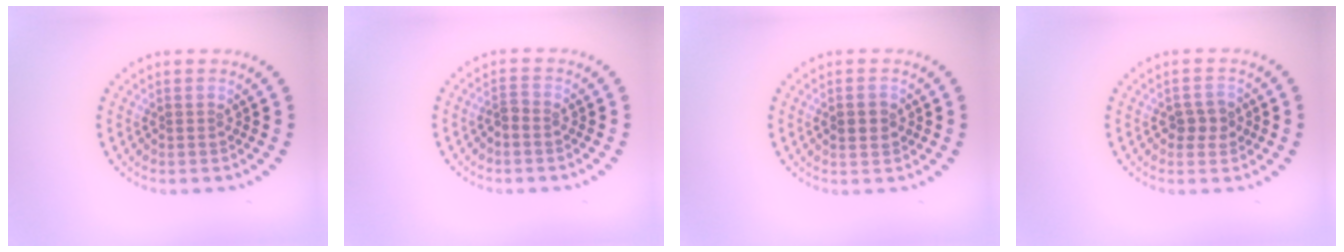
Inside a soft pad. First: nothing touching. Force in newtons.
{"total": 0.9, "press": 0.8, "slide": 0.5}
{"total": 1.7, "press": 1.7, "slide": 0.2}
{"total": 1.7, "press": 1.7, "slide": 0.3}